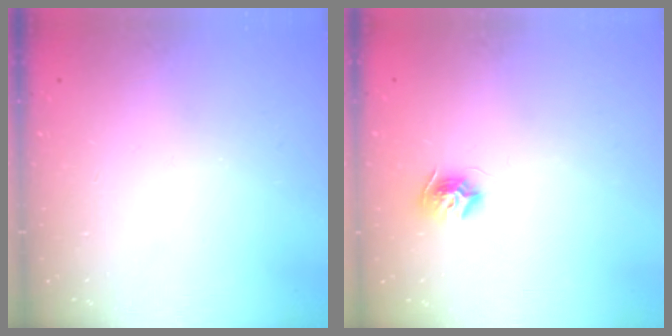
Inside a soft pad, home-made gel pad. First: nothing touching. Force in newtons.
{"total": 8.3, "press": 8.3, "slide": 0.4}